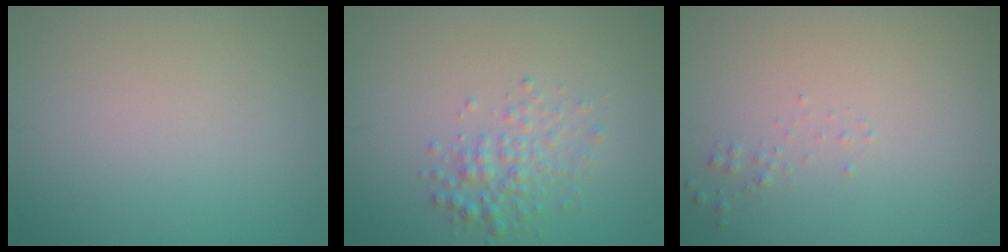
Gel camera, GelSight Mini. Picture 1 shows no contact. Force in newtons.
{"total": 2.5, "press": 2.5, "slide": 0.1}
{"total": 0.6, "press": 0.6, "slide": 0.0}